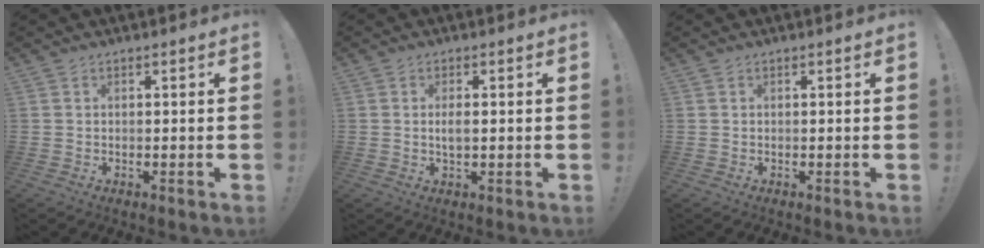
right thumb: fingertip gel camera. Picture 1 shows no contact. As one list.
[{"total": 2.5, "force": [-0.1, 0.9, 2.4], "torque": [-0.031, -0.004, -0.006]}, {"total": 0.0}]